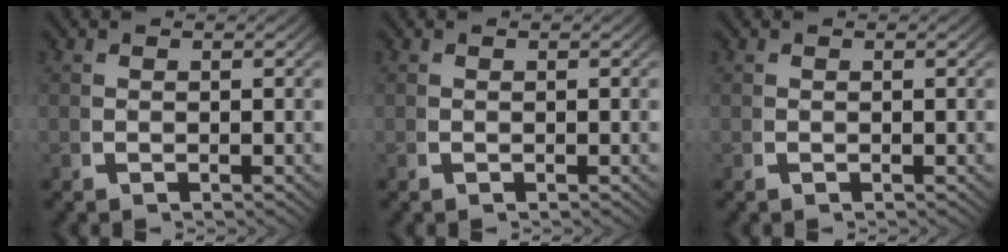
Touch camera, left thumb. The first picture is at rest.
{"total": 0.0}
{"total": 0.0}